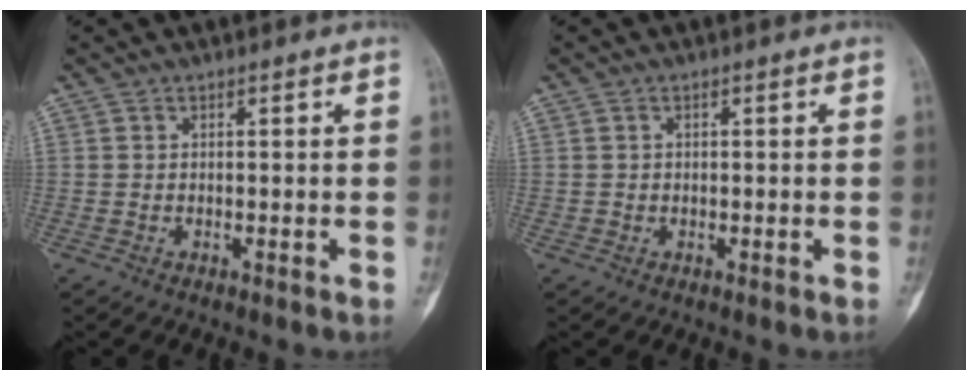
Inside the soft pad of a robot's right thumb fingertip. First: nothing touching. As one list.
[{"total": 0.7, "force": [0.0, 0.7, 0.1], "torque": [0.005, 0.005, -0.001]}]